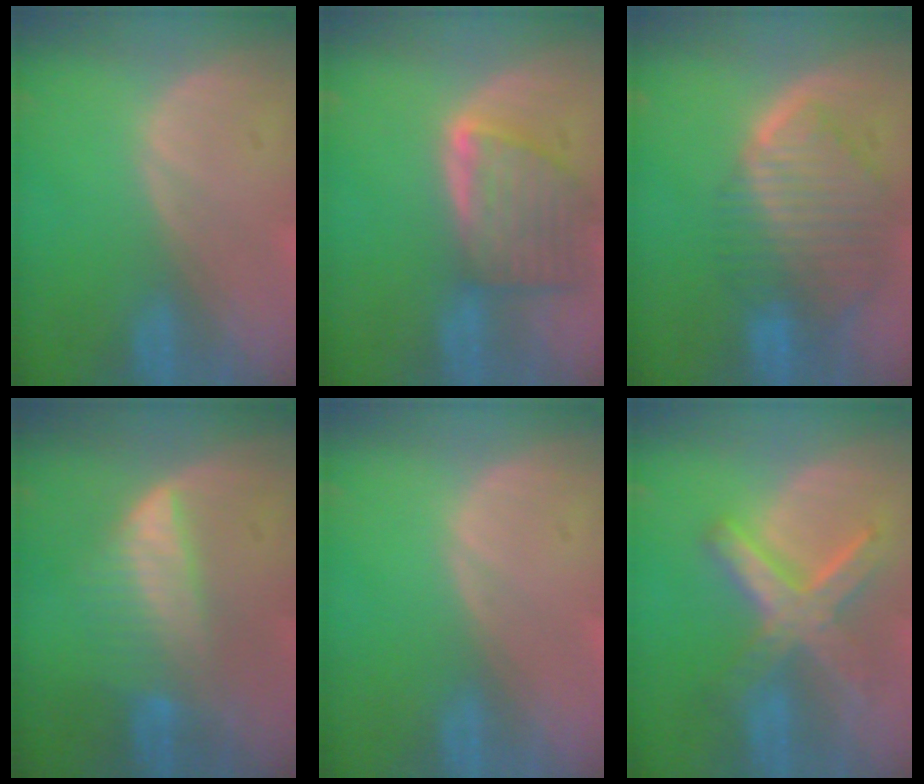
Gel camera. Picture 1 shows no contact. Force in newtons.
{"total": 8.1, "press": 7.4, "slide": 3.3}
{"total": 10.1, "press": 8.6, "slide": 5.2}
{"total": 6.5, "press": 6.1, "slide": 2.2}
{"total": 0.0}
{"total": 8.6, "press": 8.6, "slide": 0.7}